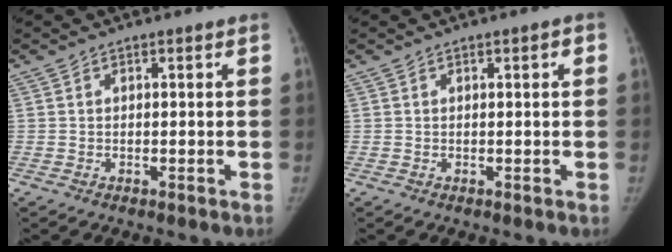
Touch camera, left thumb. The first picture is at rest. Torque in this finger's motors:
{"motor_torque": [0.09, 0.05, 0.23, 0.12, 0.07]}